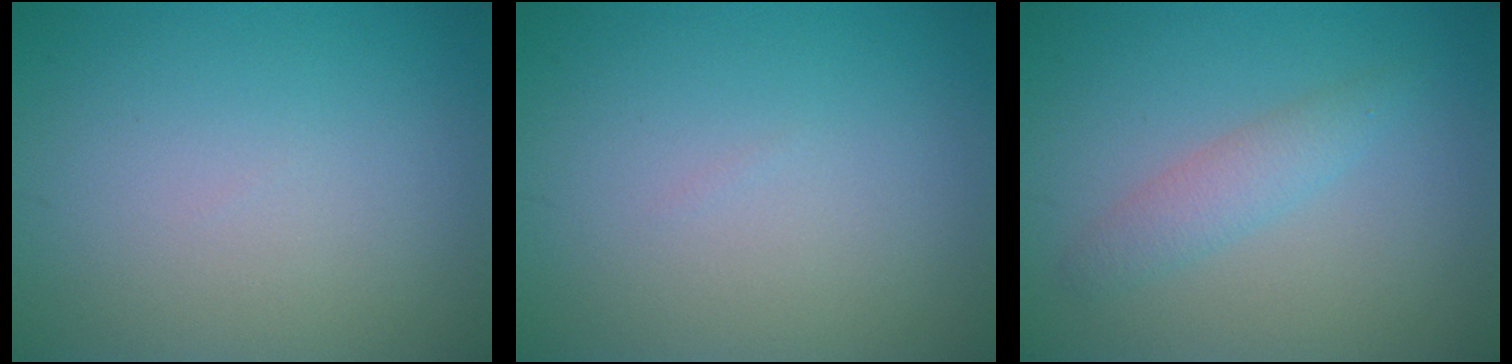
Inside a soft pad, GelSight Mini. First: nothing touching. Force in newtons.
{"total": 0.0}
{"total": 2.1, "press": 2.1, "slide": 0.2}